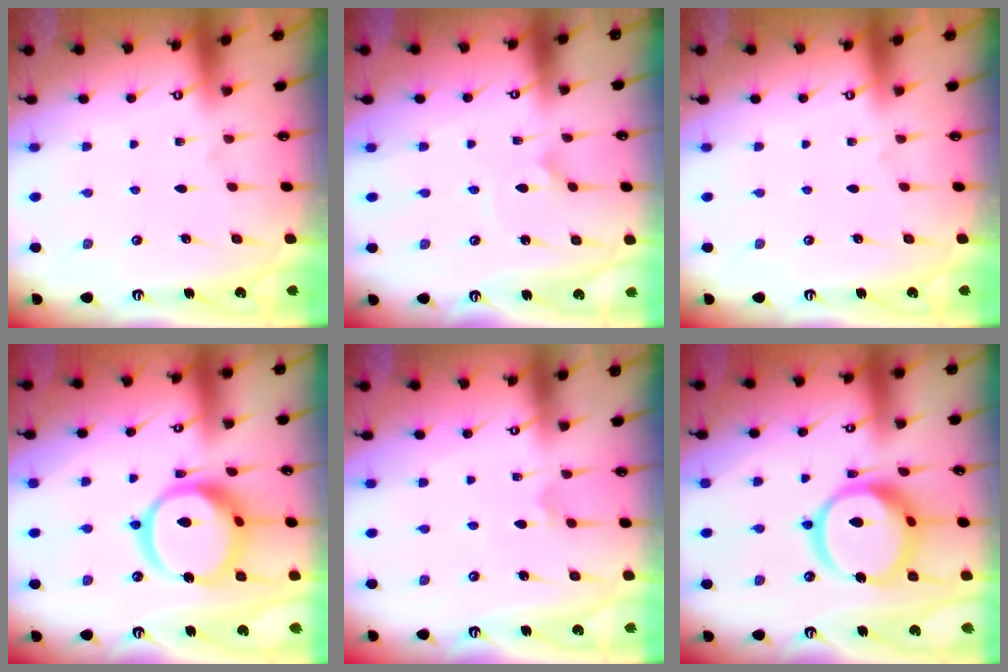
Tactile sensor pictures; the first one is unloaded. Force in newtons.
{"total": 2.0, "press": 2.0, "slide": 0.1}
{"total": 0.0}
{"total": 18.5, "press": 18.4, "slide": 2.1}
{"total": 2.9, "press": 2.9, "slide": 0.6}
{"total": 18.5, "press": 18.4, "slide": 2.1}